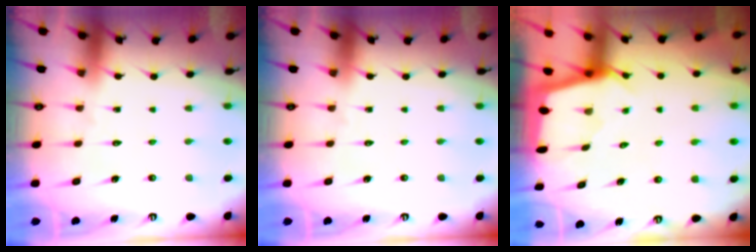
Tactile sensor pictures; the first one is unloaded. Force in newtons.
{"total": 0.0}
{"total": 2.2, "press": 2.2, "slide": 0.3}